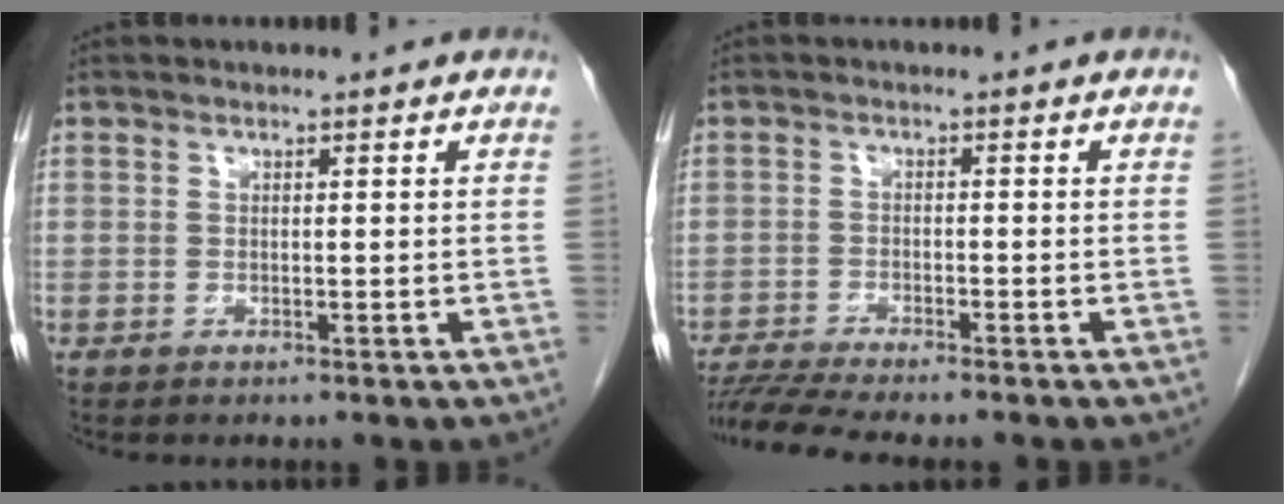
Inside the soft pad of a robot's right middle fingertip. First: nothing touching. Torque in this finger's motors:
{"motor_torque": [0.97, -0.78, 0.11, 0.05]}